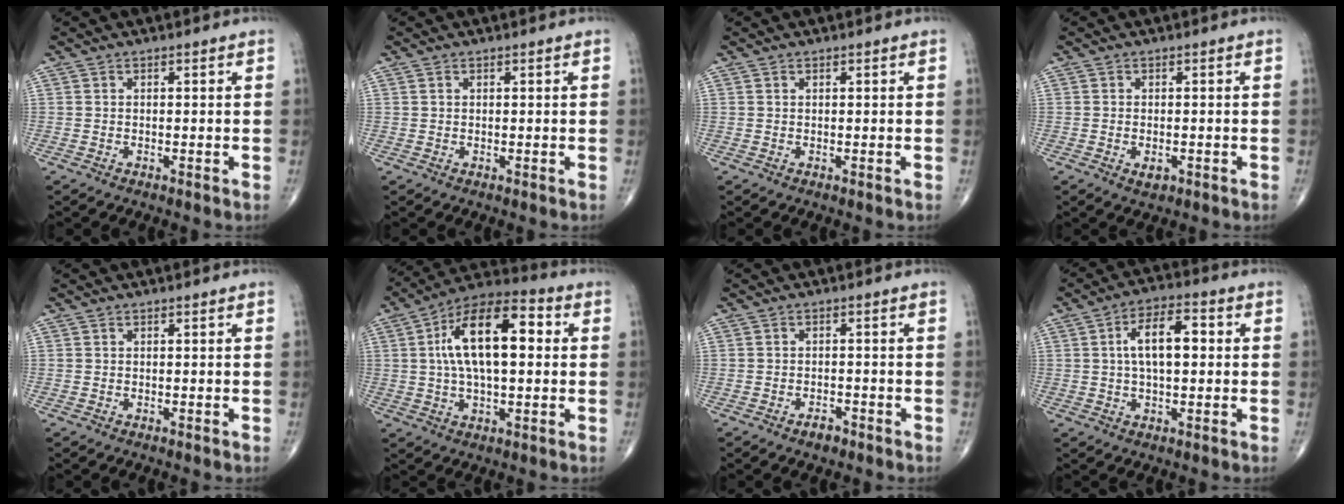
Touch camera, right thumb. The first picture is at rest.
{"total": 0.6, "force": [0.3, 0.4, 0.3], "torque": [-0.004, 0.000, 0.005]}
{"total": 0.0}
{"total": 2.1, "force": [-0.7, 1.3, 1.5], "torque": [-0.017, 0.000, -0.008]}
{"total": 0.0}
{"total": 17.9, "force": [2.8, 8.3, 15.5], "torque": [-0.259, 0.027, 0.039]}
{"total": 2.1, "force": [-1.5, 1.1, 1.0], "torque": [-0.015, 0.006, -0.021]}
{"total": 9.8, "force": [1.3, 4.7, 8.6], "torque": [-0.139, 0.018, 0.017]}